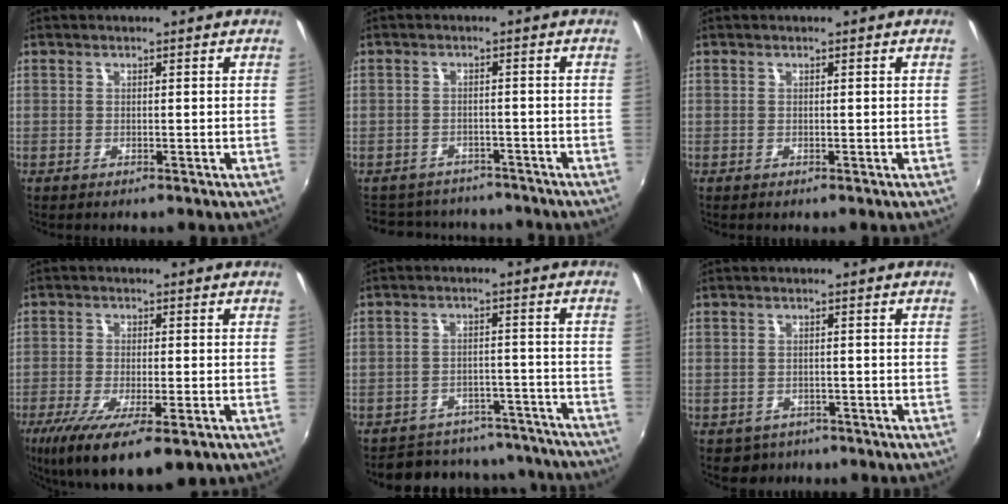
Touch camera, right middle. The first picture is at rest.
{"total": 9.3, "force": [-7.5, 5.3, 1.6], "torque": [-0.046, 0.031, -0.105]}
{"total": 0.0}
{"total": 15.0, "force": [-8.7, 4.7, 11.3], "torque": [-0.221, -0.056, -0.136]}
{"total": 17.4, "force": [-15.7, 6.6, 3.5], "torque": [-0.080, 0.045, -0.186]}
{"total": 3.5, "force": [-2.3, 2.6, 0.4], "torque": [-0.018, -0.005, -0.032]}